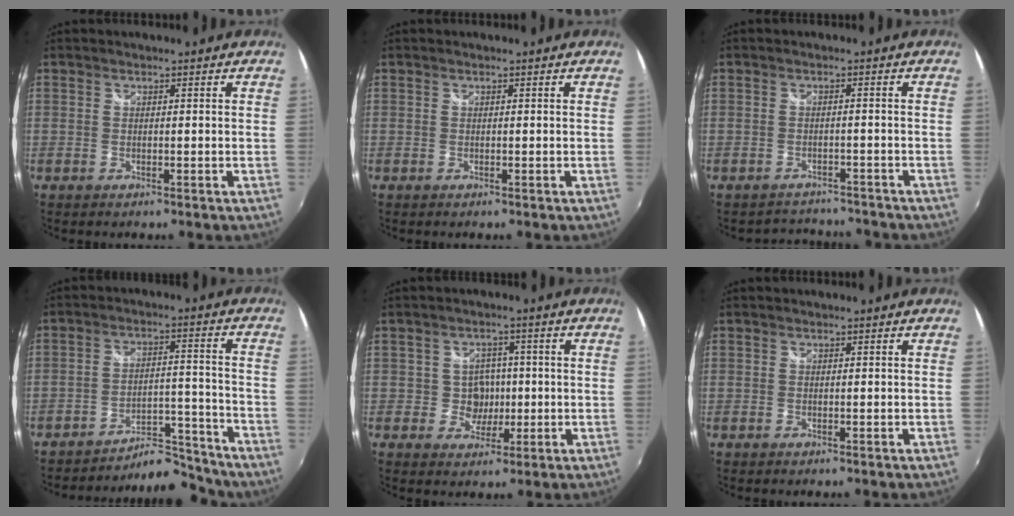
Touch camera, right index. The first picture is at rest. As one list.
[{"total": 0.0}, {"total": 5.8, "force": [-5.5, 1.7, 0.5], "torque": [-0.019, 0.001, -0.075]}, {"total": 10.4, "force": [-10.0, 2.4, 1.4], "torque": [-0.017, 0.033, -0.143]}, {"total": 4.5, "force": [-0.3, 4.4, 1.1], "torque": [-0.023, 0.012, 0.000]}, {"total": 0.0}]